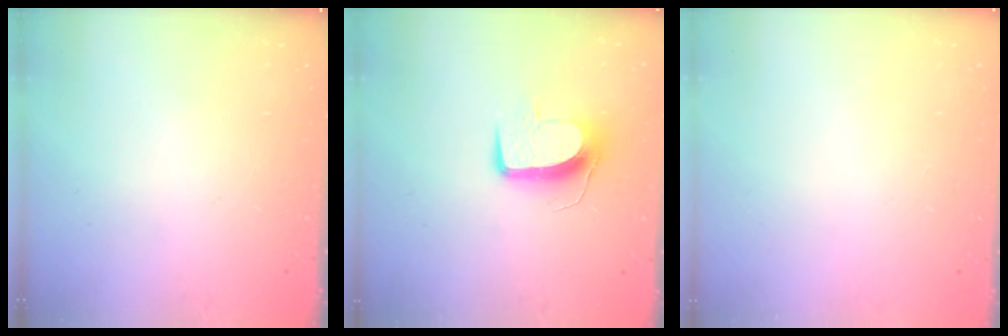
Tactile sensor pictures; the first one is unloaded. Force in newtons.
{"total": 9.8, "press": 9.8, "slide": 0.8}
{"total": 0.0}